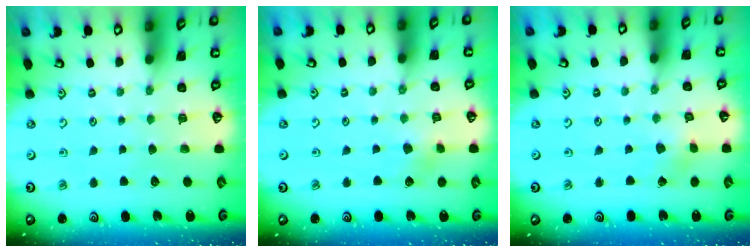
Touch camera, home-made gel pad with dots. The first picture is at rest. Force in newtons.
{"total": 3.8, "press": 3.8, "slide": 0.4}
{"total": 2.2, "press": 2.2, "slide": 0.2}